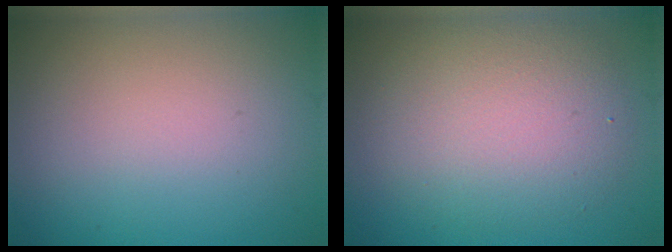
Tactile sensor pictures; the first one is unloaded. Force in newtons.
{"total": 5.6, "press": 5.5, "slide": 0.5}